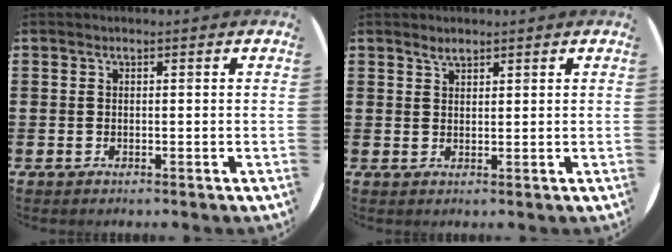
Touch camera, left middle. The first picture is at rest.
{"total": 1.4, "force": [1.3, 0.3, 0.3], "torque": [-0.007, 0.003, 0.023]}